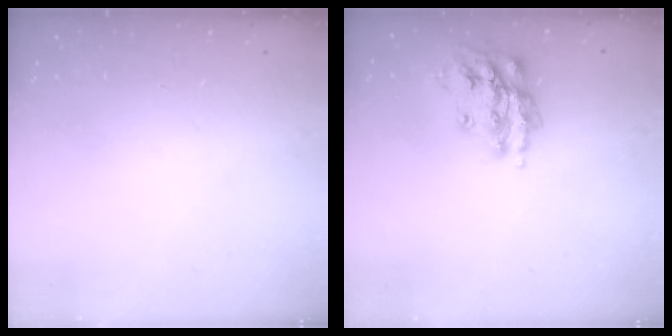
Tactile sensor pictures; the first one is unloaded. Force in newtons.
{"total": 15.1, "press": 15.0, "slide": 1.0}